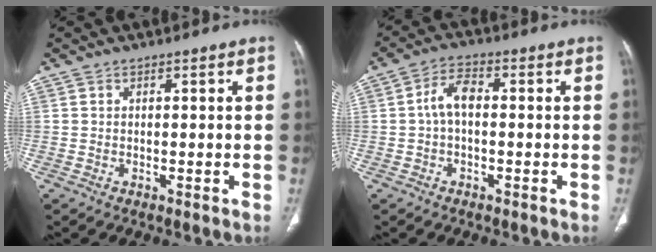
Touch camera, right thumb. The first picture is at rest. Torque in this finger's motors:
{"motor_torque": [0.96, 0.85, 0.63, -0.27, 0.04]}